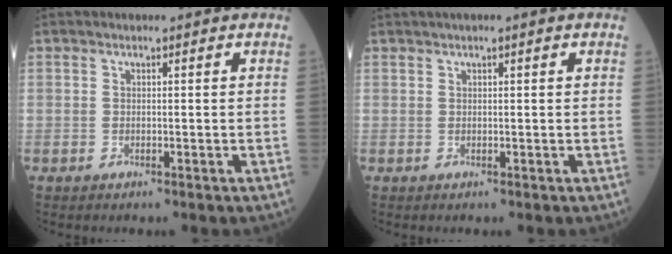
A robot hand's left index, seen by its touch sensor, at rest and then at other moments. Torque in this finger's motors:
{"motor_torque": [1.06, -1.08, 0.55, 0.09]}